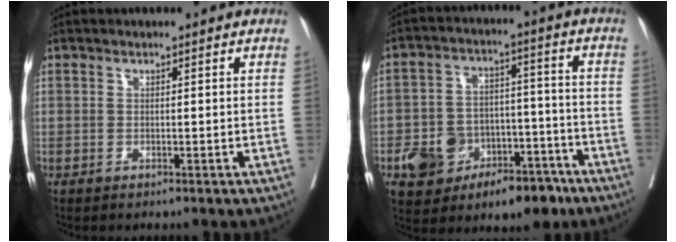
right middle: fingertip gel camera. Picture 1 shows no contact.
{"total": 14.0, "force": [-8.1, 8.7, 7.4], "torque": [-0.104, 0.034, -0.119]}